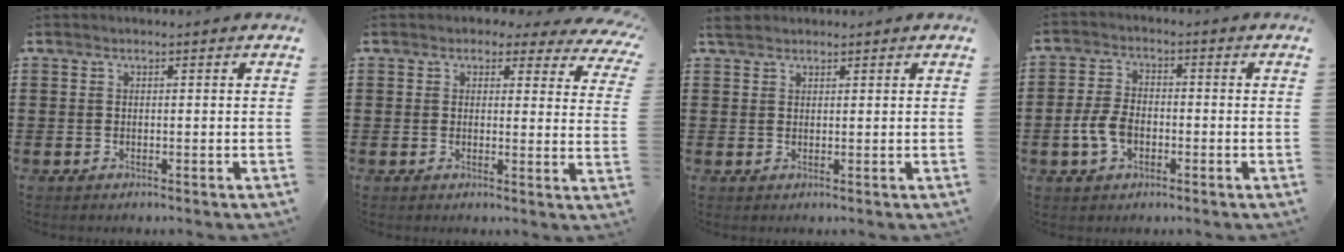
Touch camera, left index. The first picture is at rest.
{"total": 2.9, "force": [2.3, 1.3, 1.2], "torque": [-0.022, -0.010, 0.038]}
{"total": 1.8, "force": [1.5, 0.7, 0.8], "torque": [-0.019, 0.005, 0.028]}
{"total": 5.6, "force": [-1.7, 3.4, 4.1], "torque": [-0.099, 0.000, -0.037]}